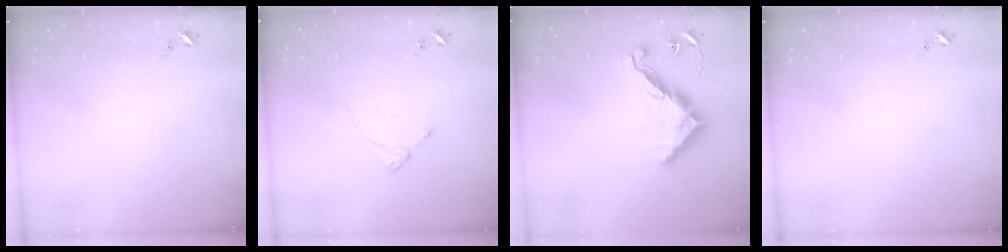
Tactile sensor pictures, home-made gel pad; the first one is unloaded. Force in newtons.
{"total": 2.0, "press": 2.0, "slide": 0.3}
{"total": 12.1, "press": 12.0, "slide": 0.4}
{"total": 0.0}